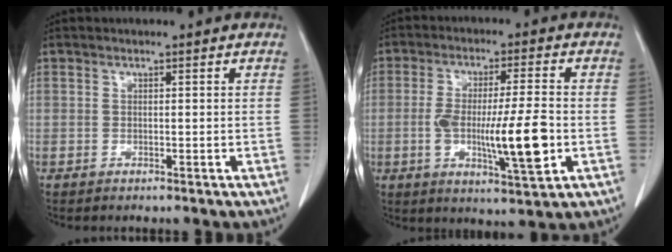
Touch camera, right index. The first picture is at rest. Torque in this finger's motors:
{"motor_torque": [0.58, -0.13, 0.46, 0.12]}